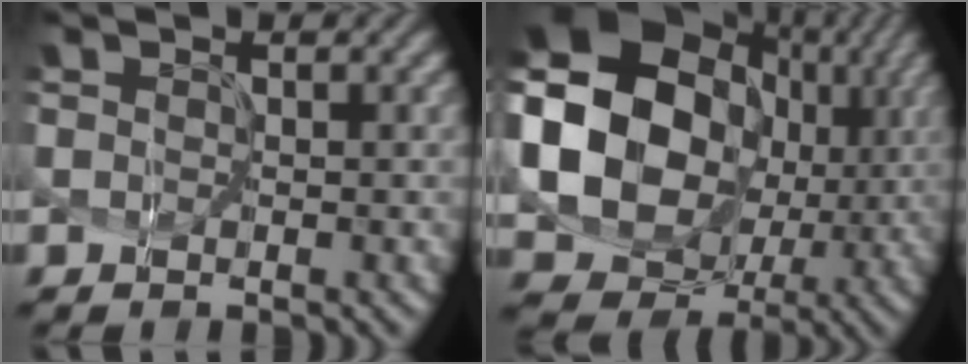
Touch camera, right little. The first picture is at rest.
{"total": 19.9, "force": [2.7, 16.8, 10.2], "torque": [-0.217, 0.002, 0.036]}